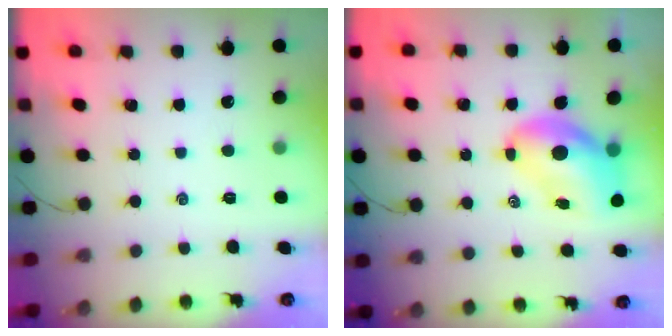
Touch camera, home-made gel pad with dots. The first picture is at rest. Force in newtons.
{"total": 9.5, "press": 9.1, "slide": 2.6}